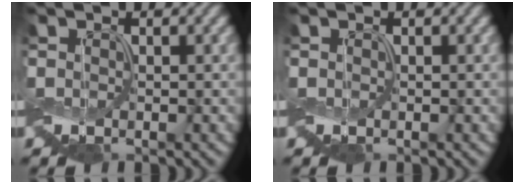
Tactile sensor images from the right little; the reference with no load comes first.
{"total": 0.0}